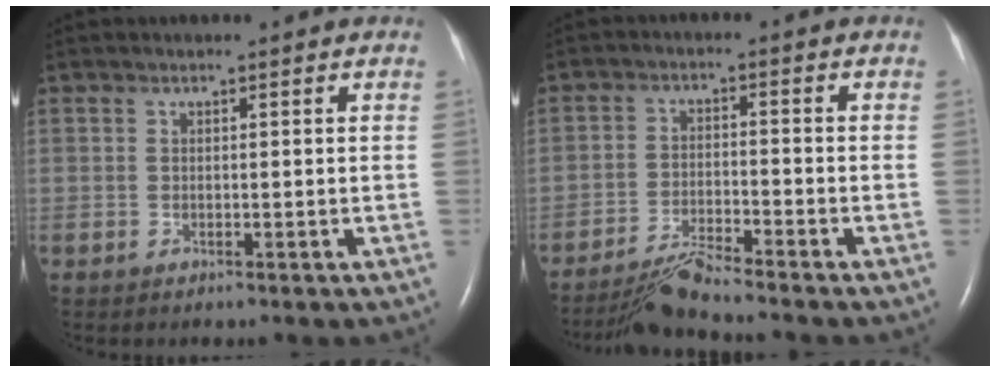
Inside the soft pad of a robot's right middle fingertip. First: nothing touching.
{"total": 5.6, "force": [-5.1, -1.3, 1.7], "torque": [-0.039, -0.023, -0.096]}